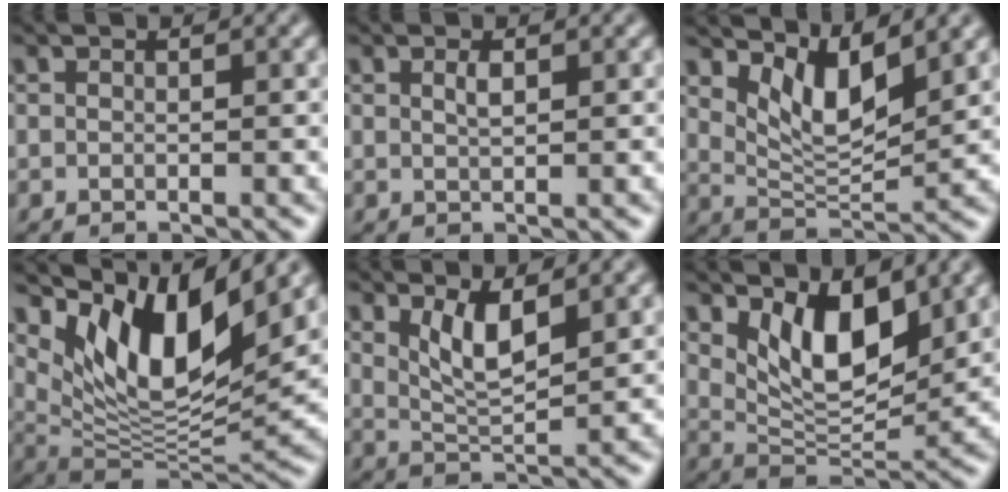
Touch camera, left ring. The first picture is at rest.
{"total": 1.0, "force": [0.5, 0.3, 0.8], "torque": [-0.017, 0.001, 0.009]}
{"total": 5.0, "force": [3.0, 1.7, 3.6], "torque": [-0.077, -0.015, 0.056]}
{"total": 10.8, "force": [6.1, 3.7, 8.1], "torque": [-0.132, -0.015, 0.123]}
{"total": 3.6, "force": [1.7, 1.0, 3.0], "torque": [-0.061, -0.011, 0.038]}
{"total": 6.2, "force": [2.9, 2.8, 4.7], "torque": [-0.089, -0.017, 0.053]}